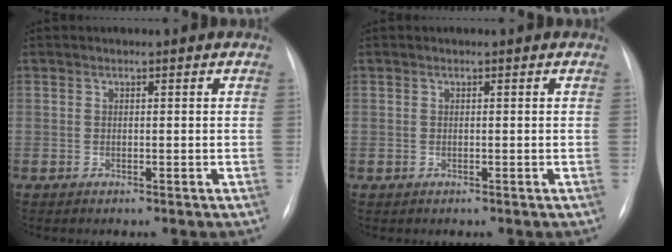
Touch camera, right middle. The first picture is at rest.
{"total": 0.0}